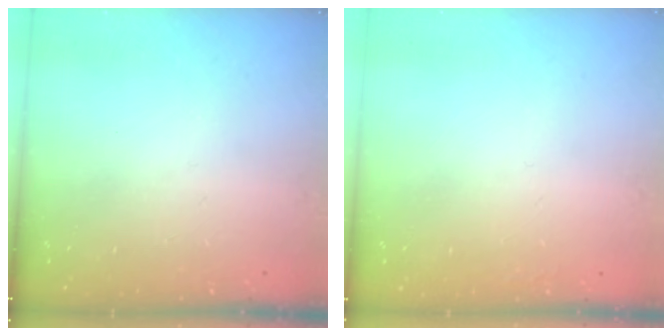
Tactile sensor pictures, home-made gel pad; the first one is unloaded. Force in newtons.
{"total": 1.6, "press": 1.5, "slide": 0.1}